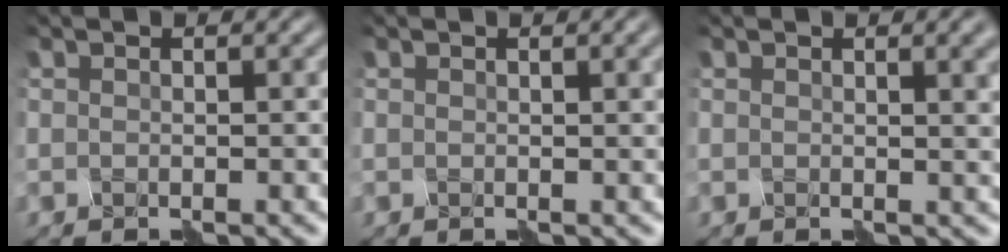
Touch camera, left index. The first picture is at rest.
{"total": 1.9, "force": [0.7, 0.8, 1.5], "torque": [-0.010, 0.009, 0.000]}
{"total": 2.7, "force": [1.1, 0.9, 2.3], "torque": [-0.018, 0.013, 0.007]}